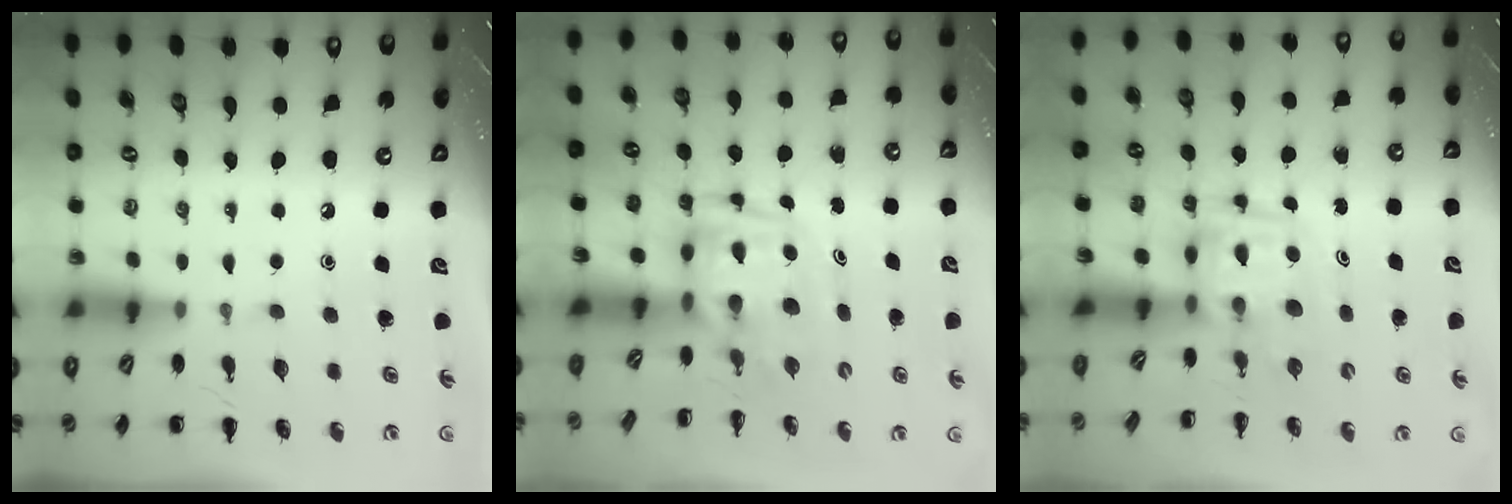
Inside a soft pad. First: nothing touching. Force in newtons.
{"total": 3.3, "press": 3.3, "slide": 0.7}
{"total": 3.9, "press": 3.9, "slide": 0.7}